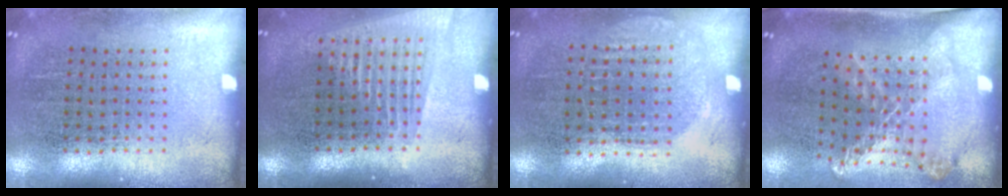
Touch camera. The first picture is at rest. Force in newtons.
{"total": 1.6, "press": 1.4, "slide": 0.8}
{"total": 1.0, "press": 0.9, "slide": 0.4}
{"total": 1.7, "press": 1.3, "slide": 1.1}